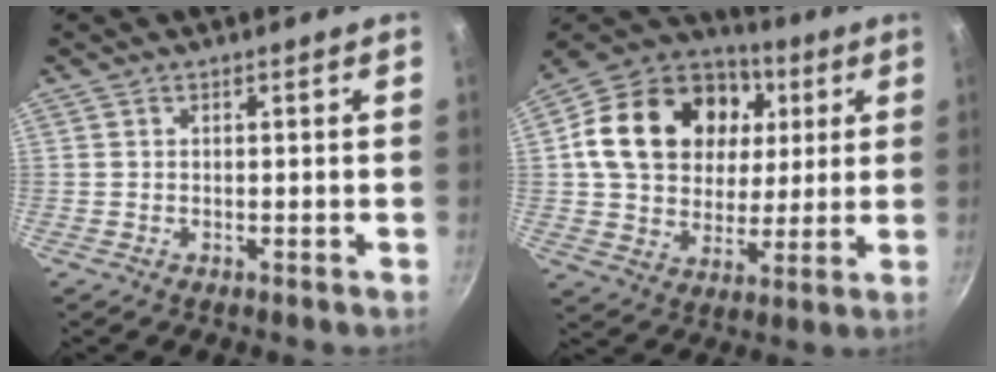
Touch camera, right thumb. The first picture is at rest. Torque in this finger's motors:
{"motor_torque": [1.26, 3.74, 0.81, -0.06, 0.16]}